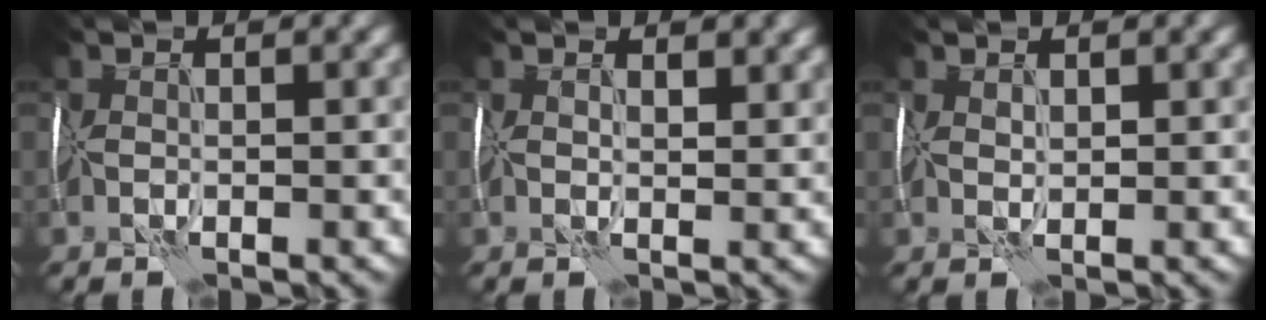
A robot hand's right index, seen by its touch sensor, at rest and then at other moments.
{"total": 2.4, "force": [1.2, 1.2, 1.7], "torque": [-0.021, 0.003, 0.019]}
{"total": 1.0, "force": [0.8, 0.4, 0.5], "torque": [-0.011, 0.002, 0.017]}